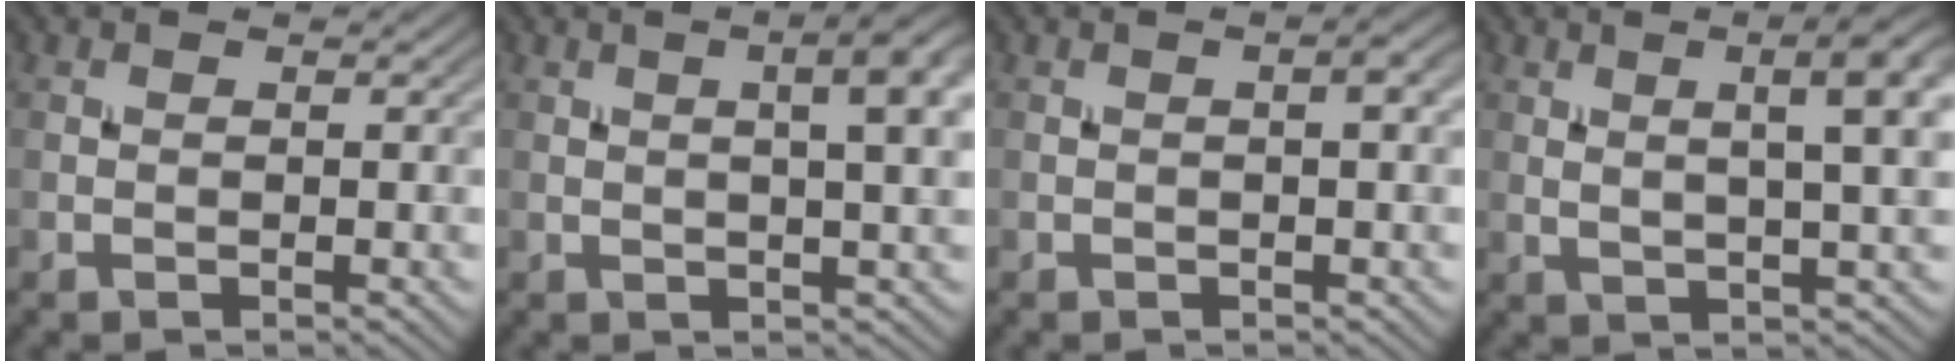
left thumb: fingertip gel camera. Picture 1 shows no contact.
{"total": 6.8, "force": [2.0, 1.6, 6.3], "torque": [-0.075, 0.017, 0.027]}
{"total": 1.7, "force": [0.2, 0.1, 1.7], "torque": [-0.027, 0.006, 0.002]}
{"total": 8.1, "force": [3.0, 1.6, 7.4], "torque": [-0.095, 0.025, 0.041]}